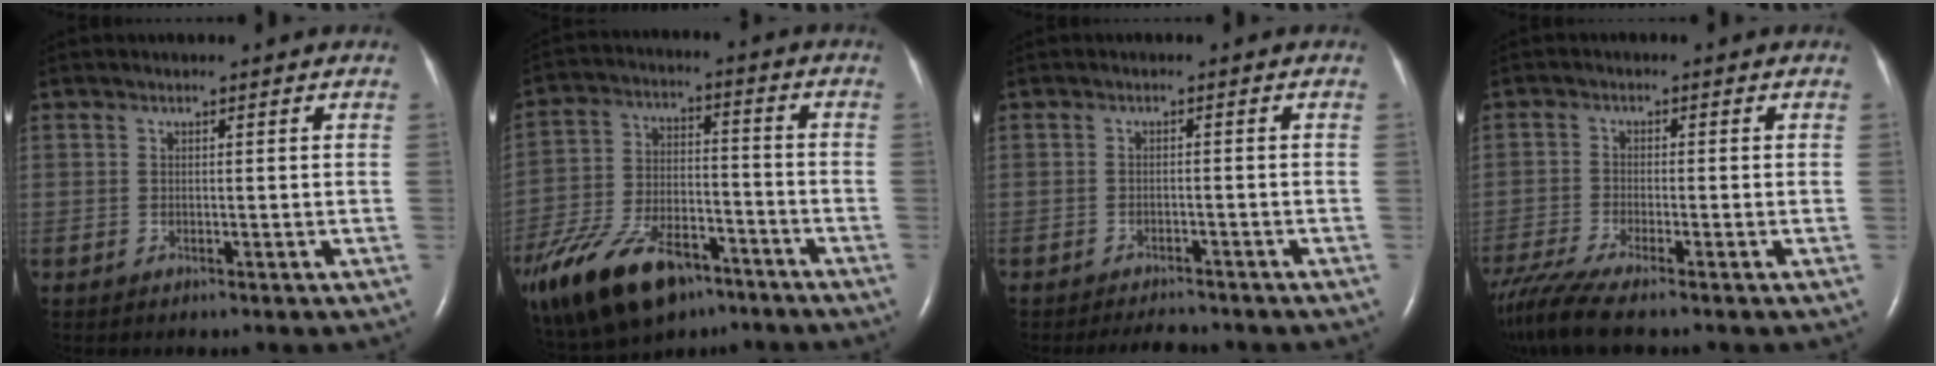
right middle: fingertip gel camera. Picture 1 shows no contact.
{"total": 22.4, "force": [-14.5, 10.9, 13.0], "torque": [-0.307, -0.016, -0.252]}
{"total": 3.8, "force": [-3.6, 0.8, 0.9], "torque": [-0.017, -0.008, -0.053]}
{"total": 7.7, "force": [-6.5, -0.3, 4.2], "torque": [-0.078, -0.022, -0.117]}